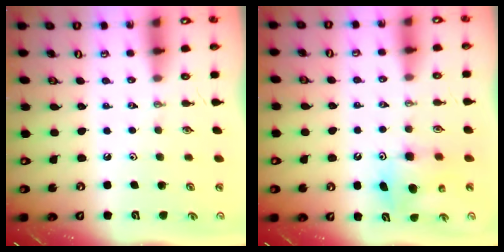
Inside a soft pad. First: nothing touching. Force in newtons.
{"total": 7.6, "press": 7.6, "slide": 0.4}